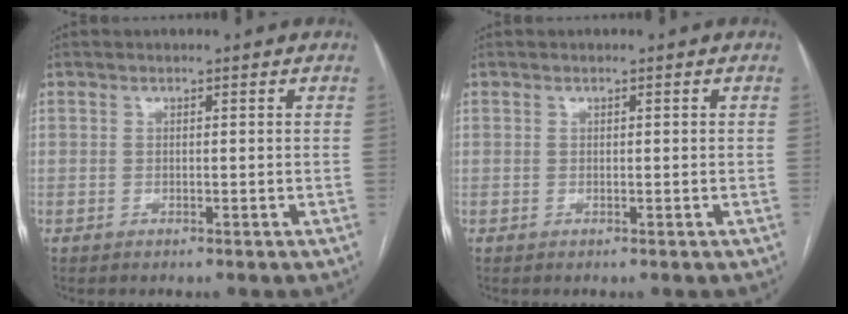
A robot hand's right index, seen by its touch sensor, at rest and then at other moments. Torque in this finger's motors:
{"motor_torque": [0.05, -0.01, -0.02, 0.01]}